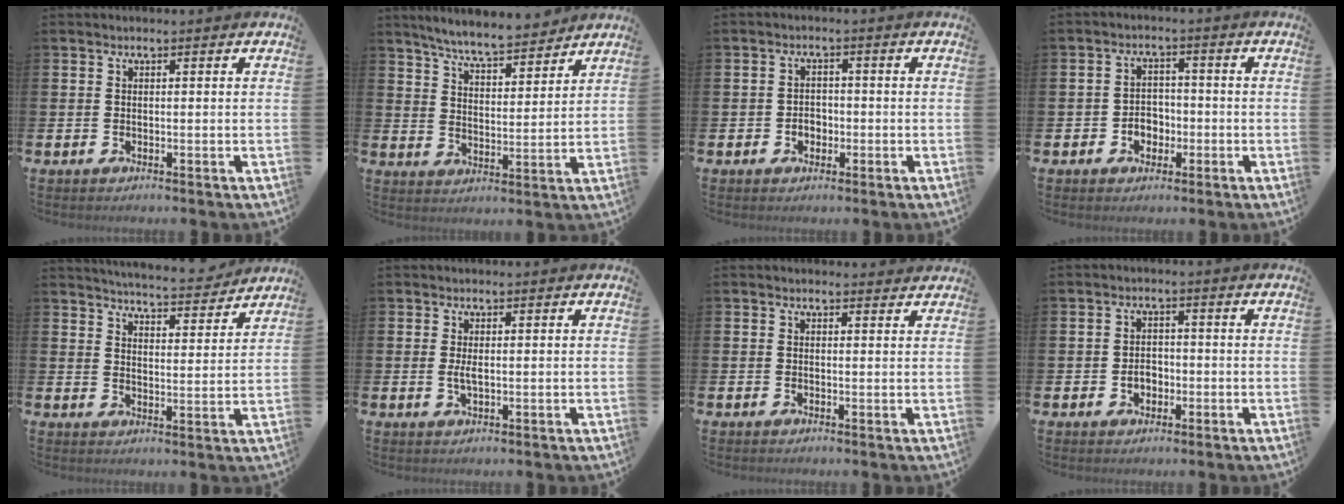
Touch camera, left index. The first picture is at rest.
{"total": 6.6, "force": [6.4, 0.4, 1.8], "torque": [-0.060, -0.039, 0.112]}
{"total": 2.3, "force": [-0.7, 1.8, 1.1], "torque": [-0.011, 0.000, -0.020]}
{"total": 3.2, "force": [-1.3, 2.6, 1.4], "torque": [-0.020, 0.001, -0.032]}
{"total": 5.4, "force": [5.3, 0.3, 0.6], "torque": [-0.026, -0.038, 0.092]}
{"total": 1.7, "force": [0.1, 0.5, 1.6], "torque": [-0.026, 0.001, -0.001]}
{"total": 0.7, "force": [0.6, 0.3, 0.1], "torque": [0.007, 0.000, 0.009]}
{"total": 2.7, "force": [-0.8, 2.0, 1.6], "torque": [-0.019, 0.000, -0.020]}